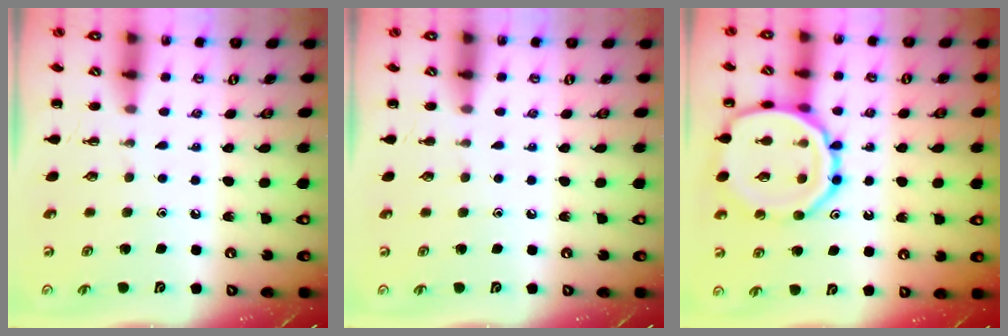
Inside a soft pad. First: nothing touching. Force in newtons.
{"total": 0.0}
{"total": 17.2, "press": 17.1, "slide": 1.4}